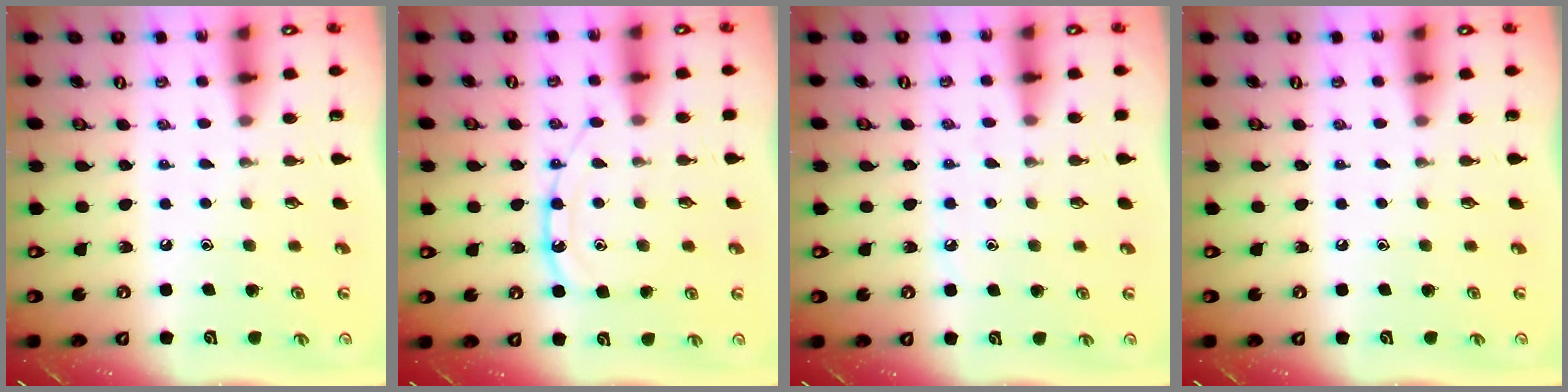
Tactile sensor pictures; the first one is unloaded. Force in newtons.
{"total": 11.6, "press": 11.6, "slide": 1.0}
{"total": 5.0, "press": 4.9, "slide": 0.8}
{"total": 0.0}